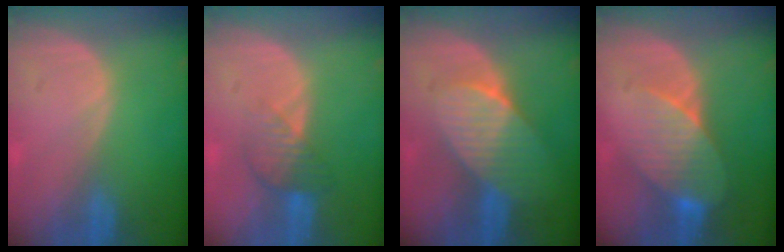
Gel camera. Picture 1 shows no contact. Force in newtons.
{"total": 4.5, "press": 3.9, "slide": 2.3}
{"total": 7.7, "press": 6.9, "slide": 3.5}
{"total": 8.2, "press": 7.3, "slide": 3.6}